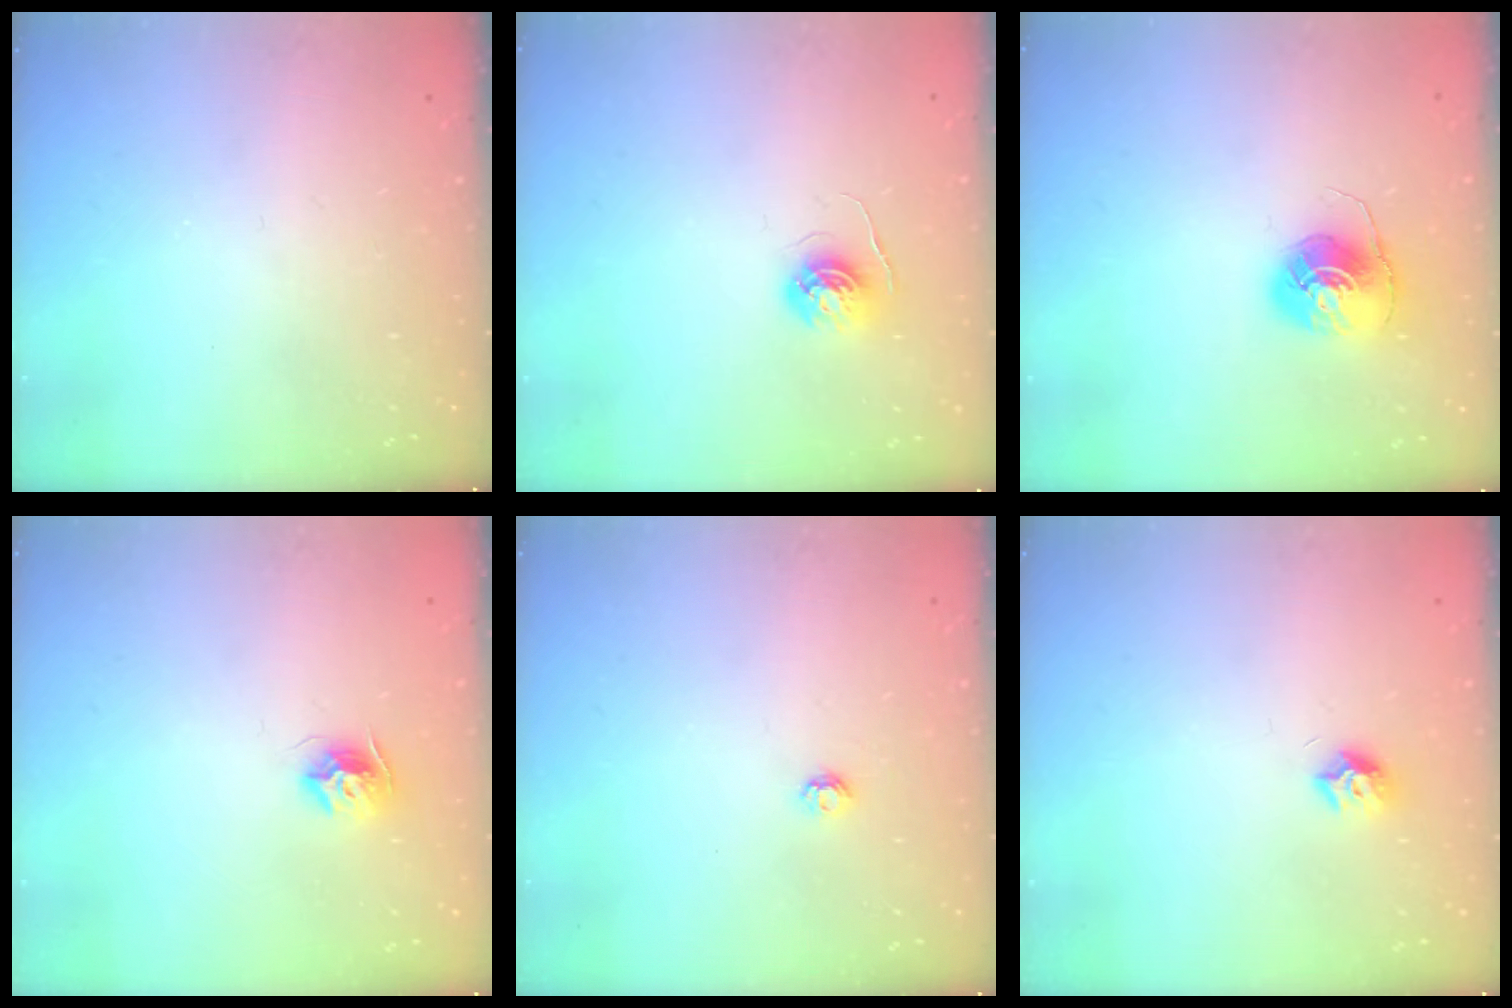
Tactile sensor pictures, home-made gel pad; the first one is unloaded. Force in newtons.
{"total": 4.3, "press": 4.3, "slide": 0.5}
{"total": 7.7, "press": 7.7, "slide": 0.2}
{"total": 8.1, "press": 8.1, "slide": 0.2}
{"total": 3.9, "press": 3.9, "slide": 0.5}
{"total": 7.6, "press": 7.6, "slide": 0.7}